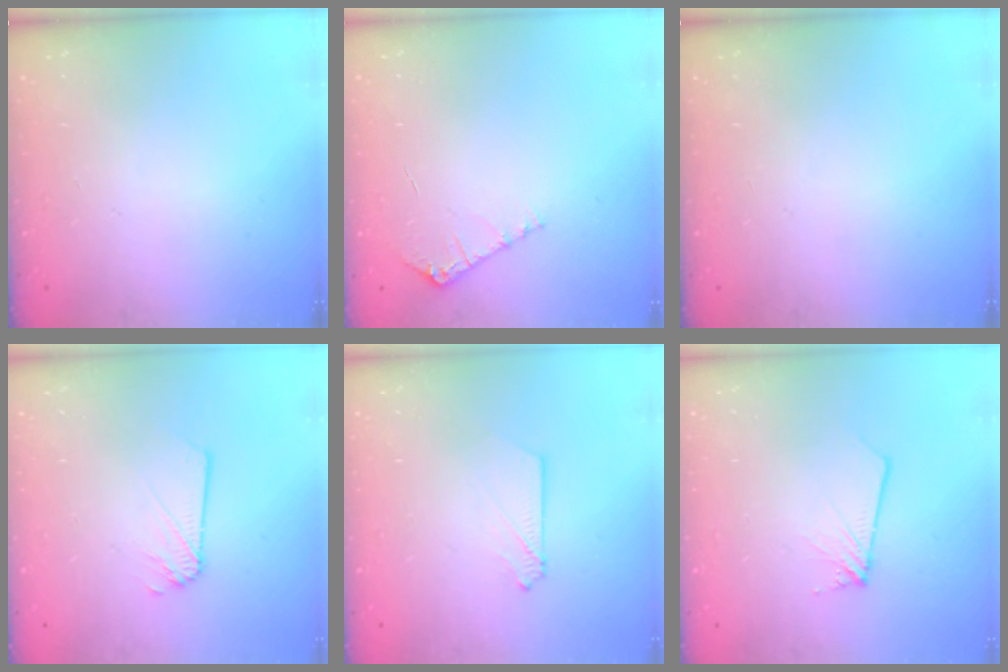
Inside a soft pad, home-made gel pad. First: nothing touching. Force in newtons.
{"total": 5.5, "press": 5.5, "slide": 0.7}
{"total": 0.0}
{"total": 1.6, "press": 1.6, "slide": 0.1}
{"total": 2.9, "press": 2.9, "slide": 0.4}
{"total": 2.0, "press": 2.0, "slide": 0.1}